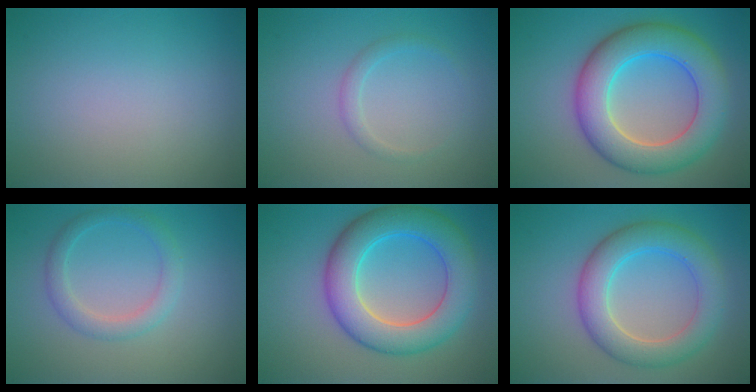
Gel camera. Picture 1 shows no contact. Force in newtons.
{"total": 1.3, "press": 1.3, "slide": 0.1}
{"total": 8.6, "press": 8.6, "slide": 0.2}
{"total": 2.4, "press": 2.4, "slide": 0.1}
{"total": 7.9, "press": 7.9, "slide": 0.2}
{"total": 5.7, "press": 5.7, "slide": 0.1}